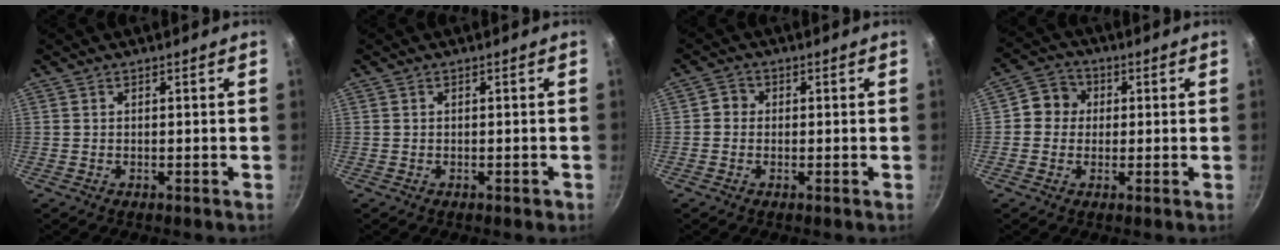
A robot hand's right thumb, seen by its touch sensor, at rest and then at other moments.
{"total": 0.7, "force": [-0.2, 0.4, 0.4], "torque": [-0.001, 0.005, -0.001]}
{"total": 2.1, "force": [-0.2, 2.0, 0.7], "torque": [-0.002, 0.005, -0.011]}
{"total": 5.8, "force": [0.5, 5.4, 2.1], "torque": [-0.002, 0.010, -0.008]}